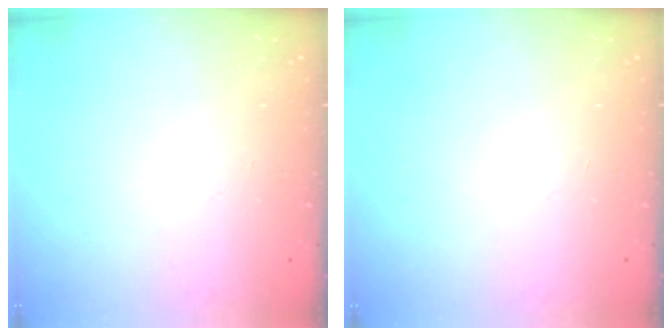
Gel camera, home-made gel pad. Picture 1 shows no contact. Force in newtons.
{"total": 0.0}